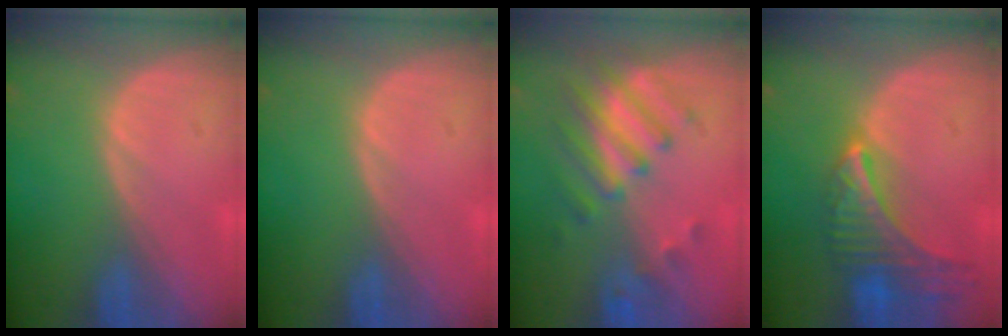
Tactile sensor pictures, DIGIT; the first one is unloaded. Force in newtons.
{"total": 0.0}
{"total": 8.0, "press": 7.0, "slide": 3.9}
{"total": 9.0, "press": 7.9, "slide": 4.3}